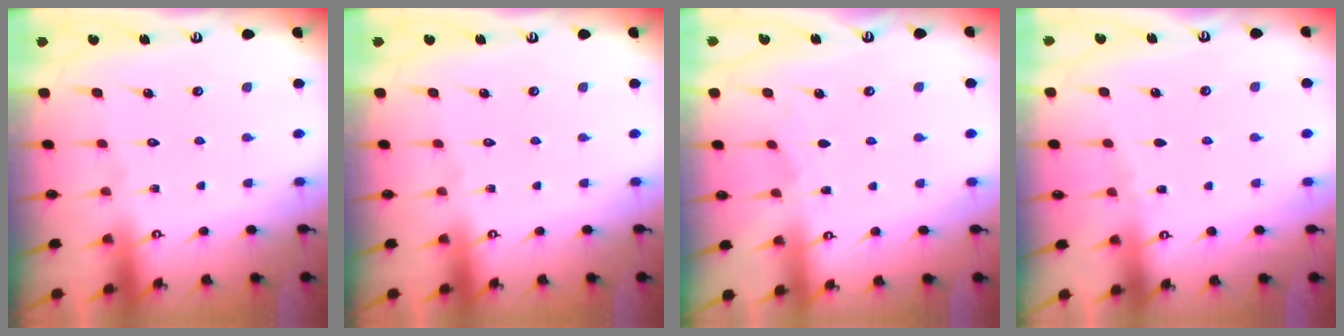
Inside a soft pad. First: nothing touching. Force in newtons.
{"total": 0.0}
{"total": 2.8, "press": 2.8, "slide": 0.4}
{"total": 2.4, "press": 2.3, "slide": 0.4}